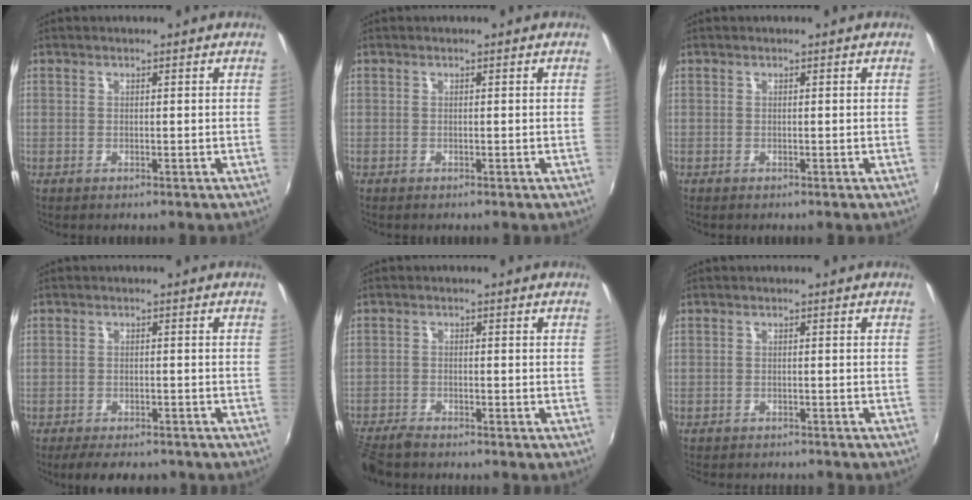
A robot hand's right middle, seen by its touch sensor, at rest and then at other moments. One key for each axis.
{"total": 0.0}
{"total": 0.0}
{"total": 6.9, "fx": -5.6, "fy": 2.2, "fz": 3.4, "tx": -0.077, "ty": -0.016, "tz": -0.087}
{"total": 5.5, "fx": -5.0, "fy": 0.9, "fz": 2.0, "tx": -0.058, "ty": -0.023, "tz": -0.096}
{"total": 5.3, "fx": -4.9, "fy": 0.9, "fz": 1.9, "tx": -0.049, "ty": -0.017, "tz": -0.074}